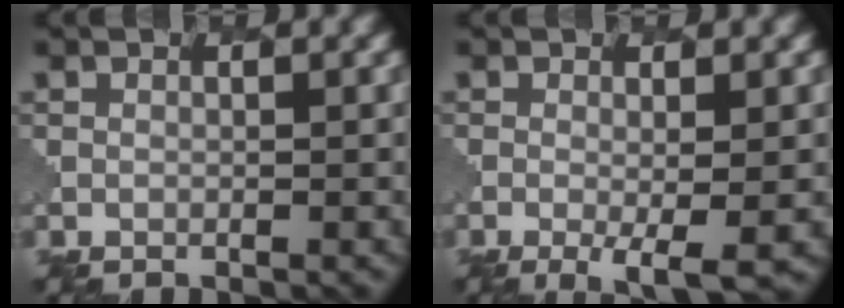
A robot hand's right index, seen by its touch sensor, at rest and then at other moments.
{"total": 3.6, "force": [-1.0, 0.7, 3.4], "torque": [-0.058, -0.008, -0.010]}